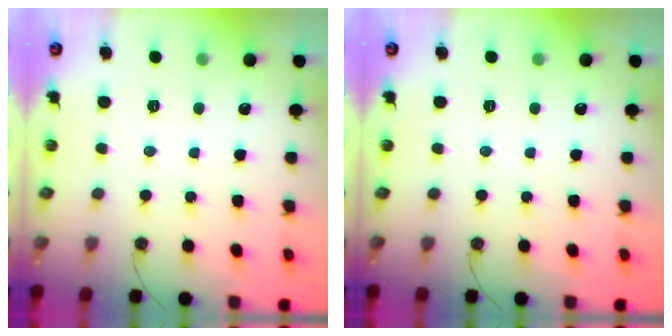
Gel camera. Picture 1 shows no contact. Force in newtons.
{"total": 0.0}